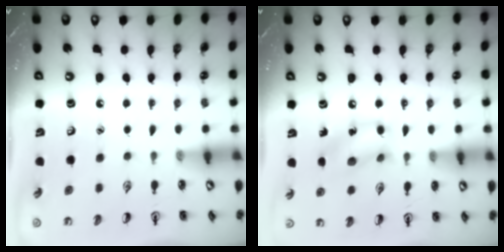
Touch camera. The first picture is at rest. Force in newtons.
{"total": 10.8, "press": 10.7, "slide": 1.5}